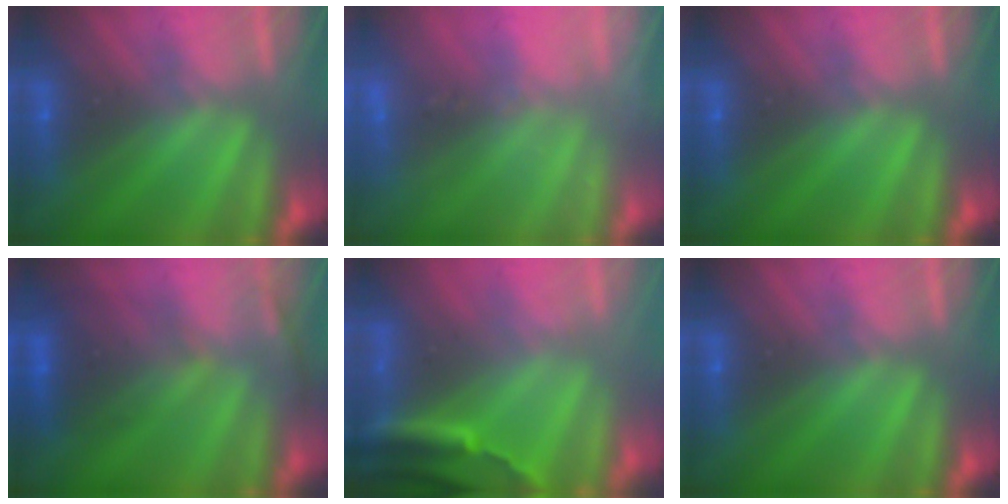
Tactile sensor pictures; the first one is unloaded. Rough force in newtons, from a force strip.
{"total": 2.4}
{"total": 0.0}
{"total": 2.7}
{"total": 4.4}
{"total": 0.0}